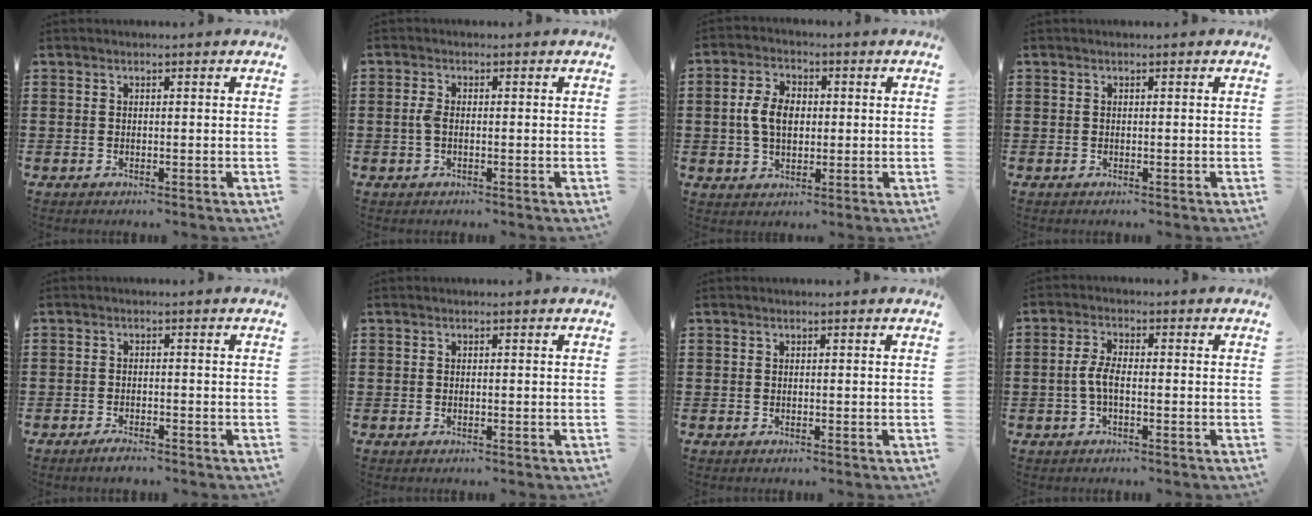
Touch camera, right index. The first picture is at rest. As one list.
[{"total": 2.1, "force": [-0.3, 0.9, 1.9], "torque": [-0.052, -0.005, -0.011]}, {"total": 5.9, "force": [-0.1, 3.8, 4.5], "torque": [-0.114, 0.004, -0.011]}, {"total": 0.0}, {"total": 1.7, "force": [-1.6, 0.0, 0.5], "torque": [-0.014, -0.004, -0.028]}, {"total": 0.0}, {"total": 0.0}, {"total": 3.6, "force": [-1.0, 1.1, 3.3], "torque": [-0.081, -0.004, -0.027]}]